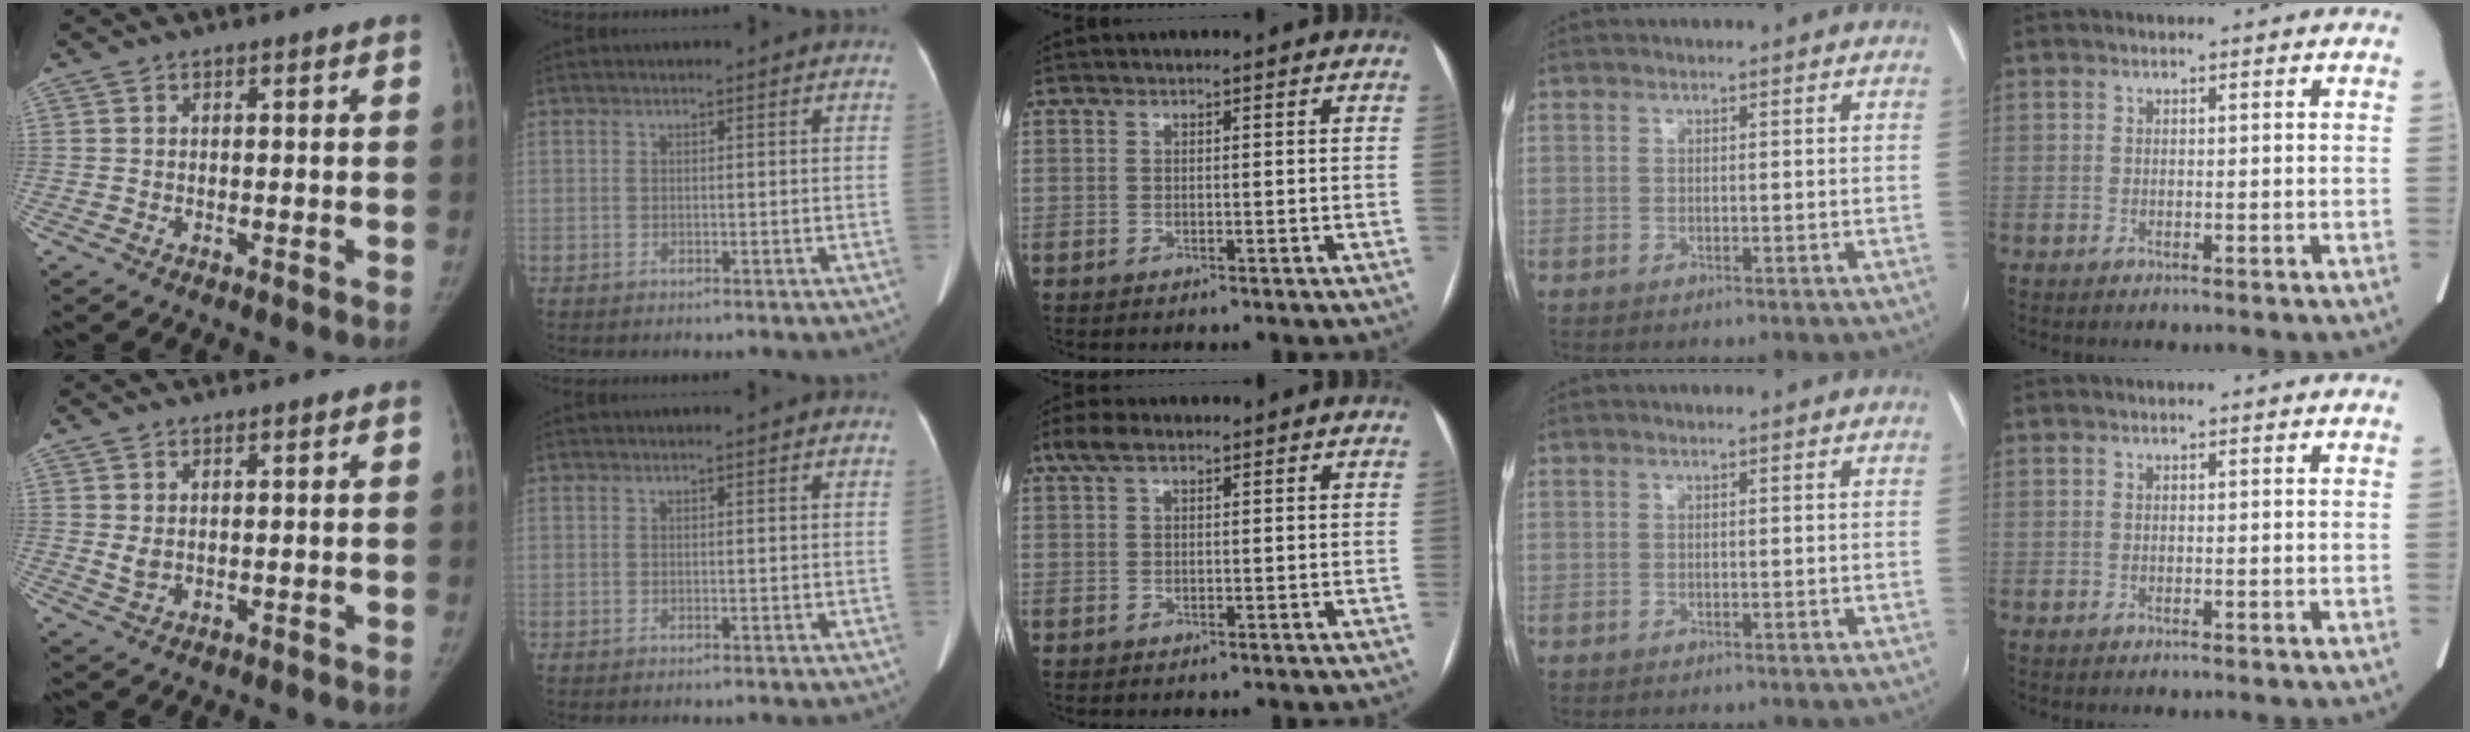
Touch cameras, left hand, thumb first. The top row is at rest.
{"thumb": {"total": 2.8, "force": [0.8, 1.7, 2.1], "torque": [-0.034, -0.011, 0.024]}, "middle": {"total": 2.9, "force": [1.8, 1.1, 2.0], "torque": [-0.048, 0.025, 0.039]}}